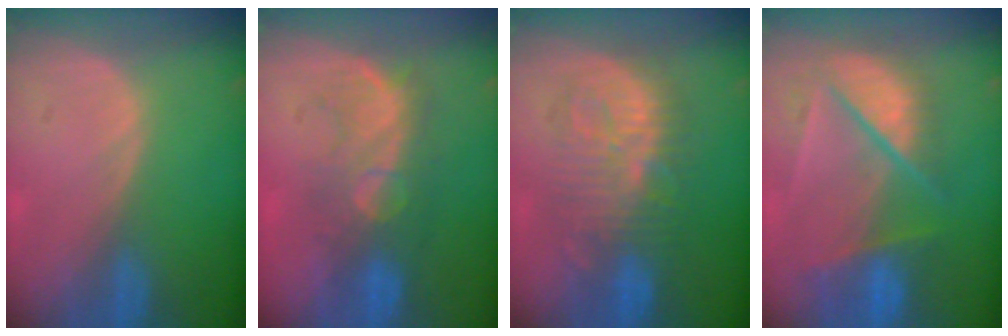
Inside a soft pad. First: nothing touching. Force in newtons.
{"total": 7.8, "press": 7.7, "slide": 1.2}
{"total": 9.5, "press": 9.4, "slide": 0.8}
{"total": 9.4, "press": 8.2, "slide": 4.5}